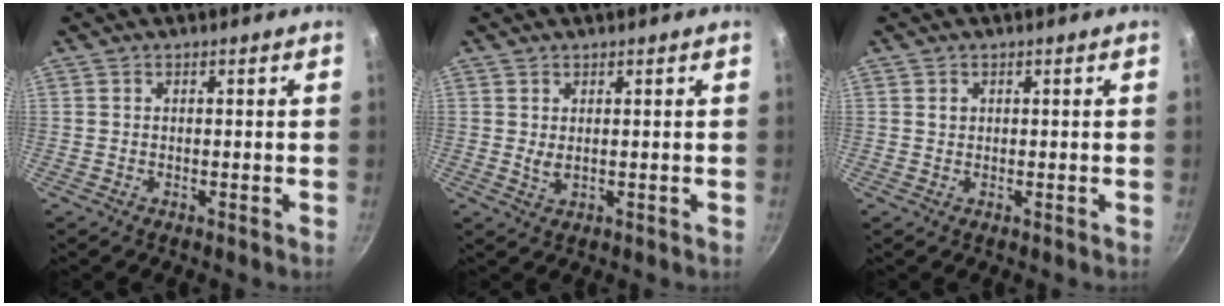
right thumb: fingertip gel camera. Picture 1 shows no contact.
{"total": 1.8, "force": [0.4, 0.8, 1.5], "torque": [-0.027, -0.008, 0.009]}
{"total": 1.0, "force": [0.3, 0.9, 0.4], "torque": [-0.005, 0.002, 0.005]}